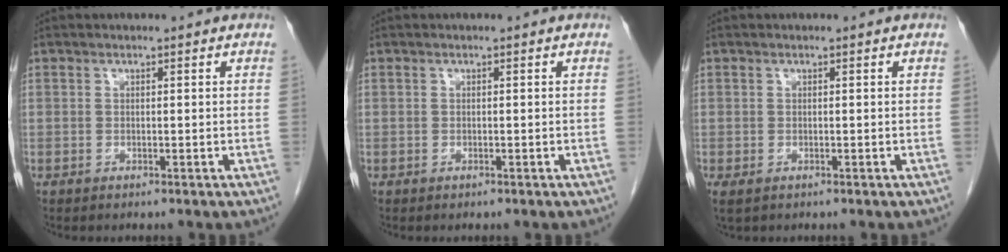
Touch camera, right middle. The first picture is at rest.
{"total": 0.0}
{"total": 1.5, "force": [-0.7, 0.9, 1.0], "torque": [-0.020, -0.004, -0.006]}